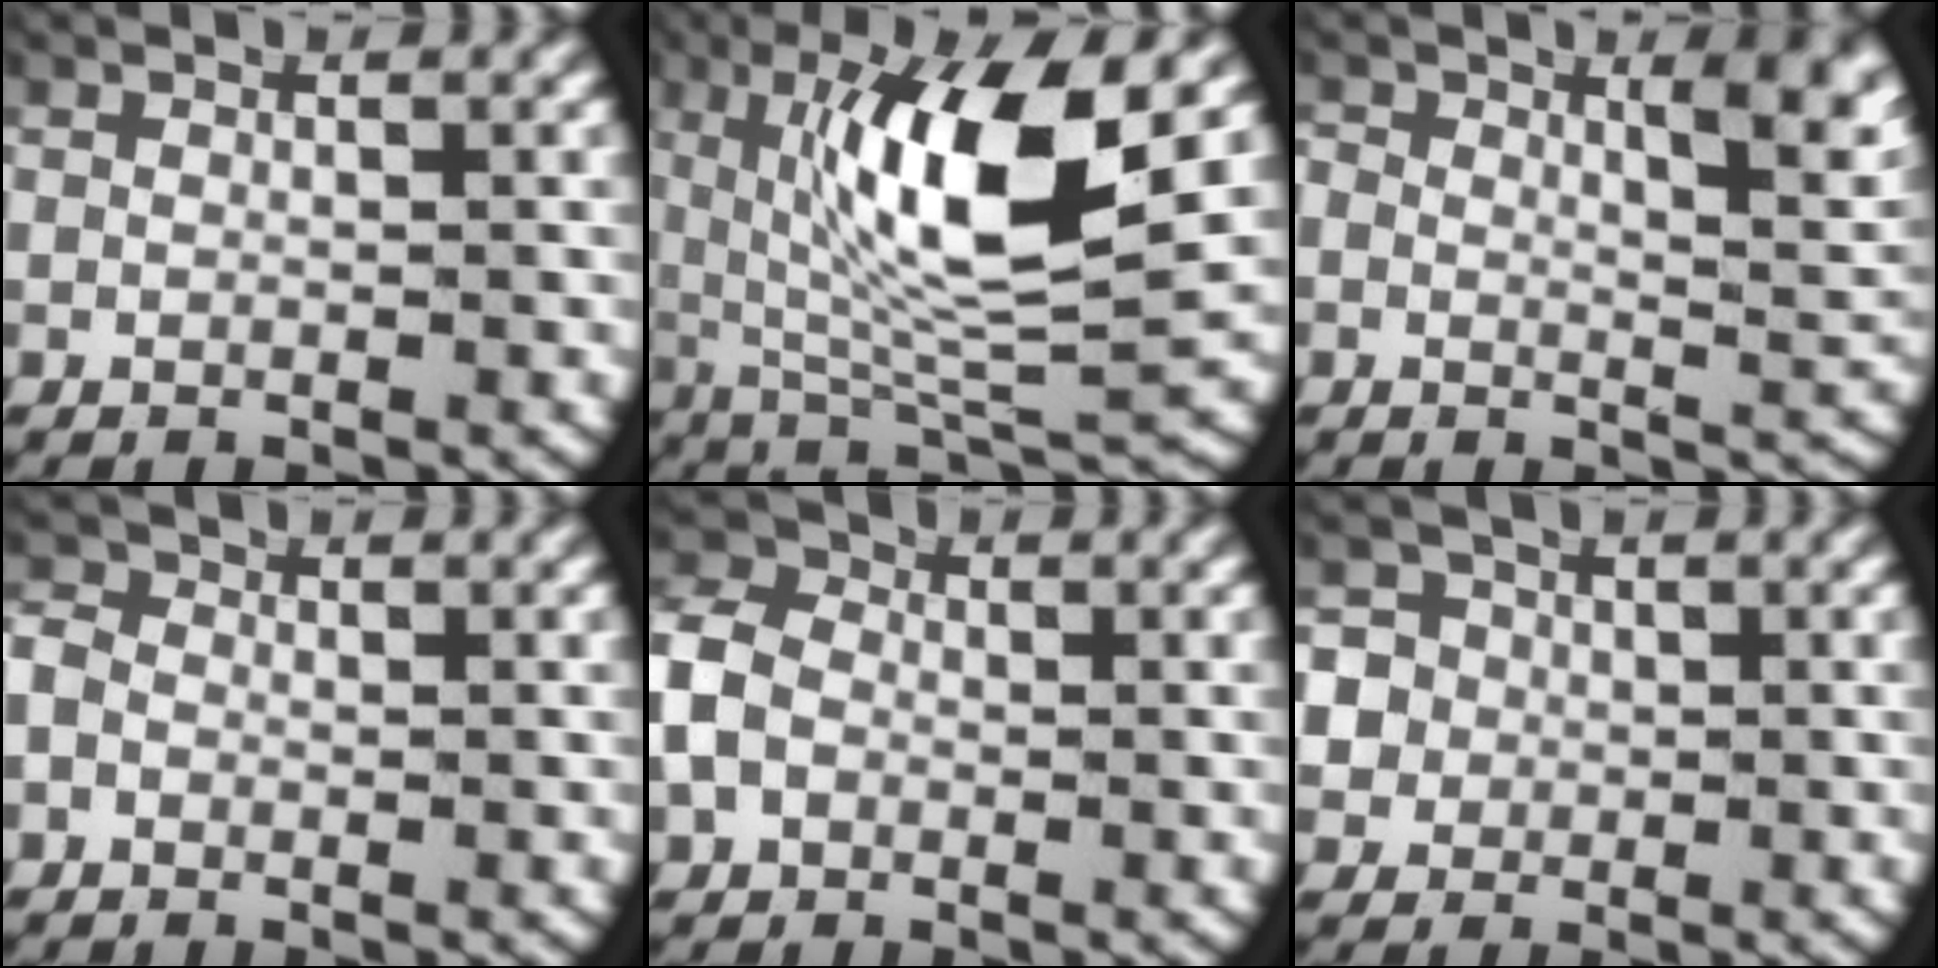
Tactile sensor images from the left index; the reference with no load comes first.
{"total": 11.8, "force": [2.2, 4.2, 10.8], "torque": [-0.207, -0.004, 0.043]}
{"total": 5.2, "force": [2.0, 1.9, 4.5], "torque": [-0.065, -0.011, 0.030]}
{"total": 2.4, "force": [-0.2, 2.2, 1.0], "torque": [-0.033, 0.002, -0.010]}
{"total": 5.4, "force": [0.0, 4.7, 2.7], "torque": [-0.067, 0.002, -0.008]}
{"total": 7.3, "force": [-0.2, 6.9, 2.5], "torque": [-0.077, -0.019, -0.007]}